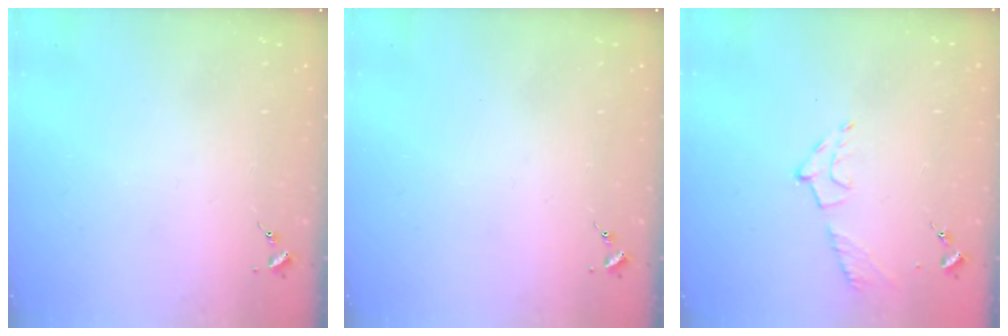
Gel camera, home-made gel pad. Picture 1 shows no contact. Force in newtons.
{"total": 0.0}
{"total": 7.6, "press": 7.6, "slide": 0.9}